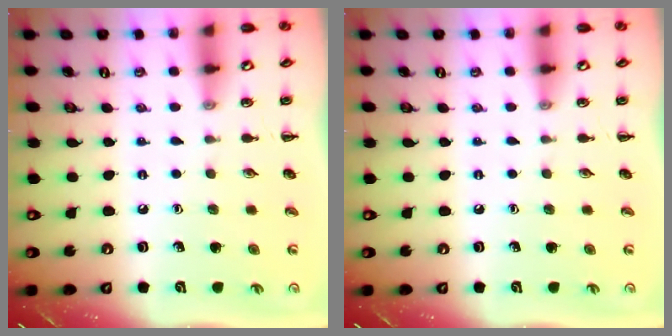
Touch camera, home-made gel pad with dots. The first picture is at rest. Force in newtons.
{"total": 0.0}